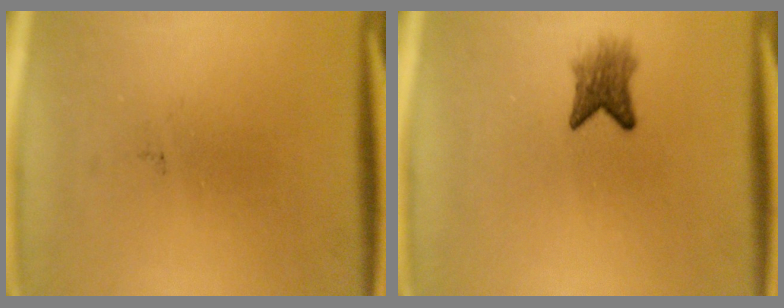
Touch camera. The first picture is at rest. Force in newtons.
{"total": 3.3}